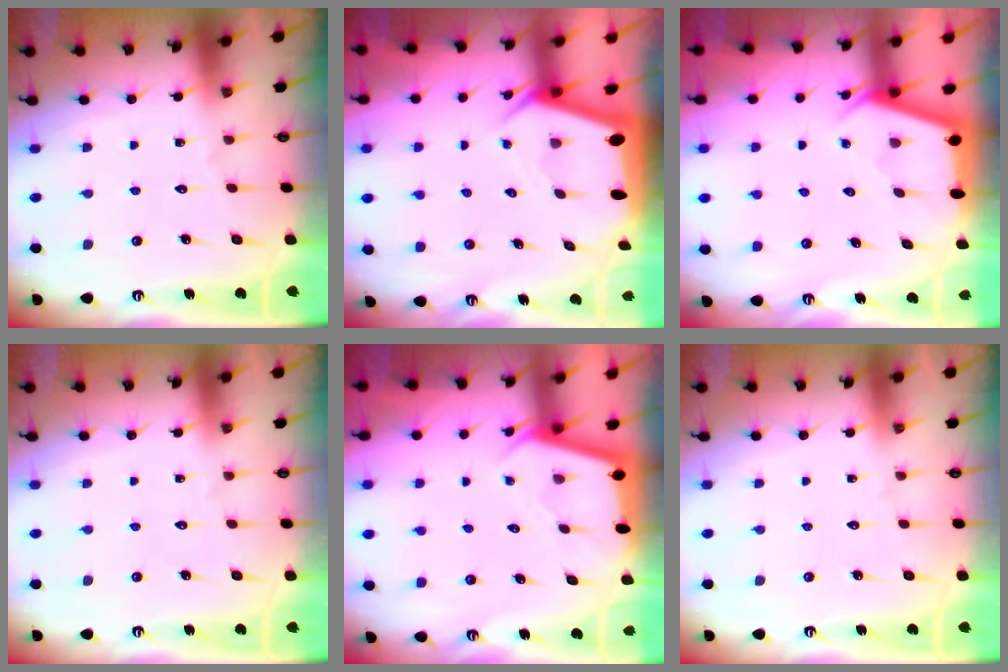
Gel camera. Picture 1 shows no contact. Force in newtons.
{"total": 3.0, "press": 2.9, "slide": 0.4}
{"total": 2.7, "press": 2.6, "slide": 0.3}
{"total": 0.0}
{"total": 2.4, "press": 2.4, "slide": 0.2}
{"total": 0.0}